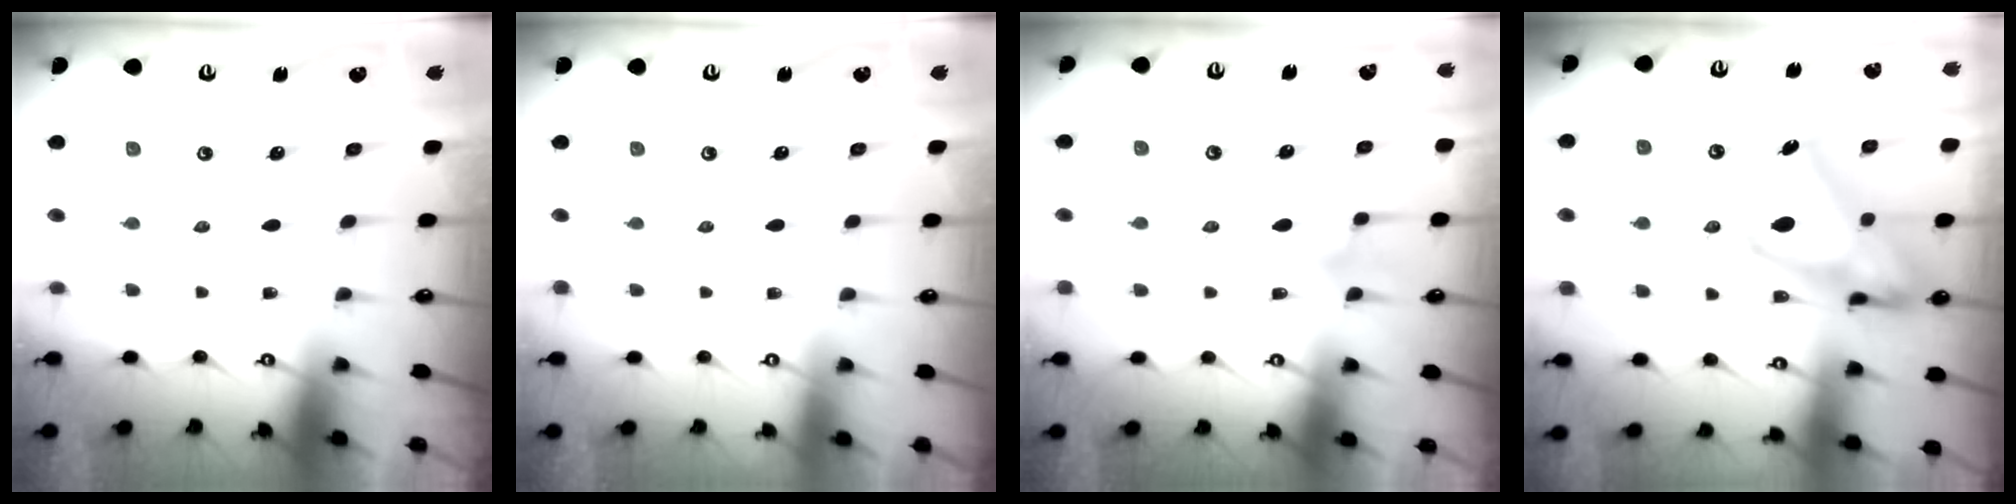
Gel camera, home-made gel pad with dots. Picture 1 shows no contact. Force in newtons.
{"total": 3.8, "press": 3.8, "slide": 0.1}
{"total": 6.9, "press": 6.9, "slide": 0.7}
{"total": 21.7, "press": 21.6, "slide": 1.7}